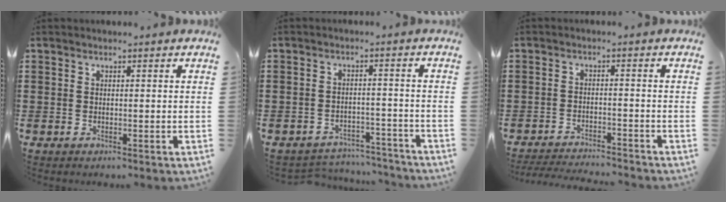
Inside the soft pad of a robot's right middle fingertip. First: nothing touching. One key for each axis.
{"total": 3.9, "fx": -3.8, "fy": 0.5, "fz": 0.2, "tx": -0.008, "ty": 0.002, "tz": -0.080}
{"total": 3.4, "fx": -3.3, "fy": 0.1, "fz": 0.4, "tx": -0.009, "ty": 0.001, "tz": -0.069}